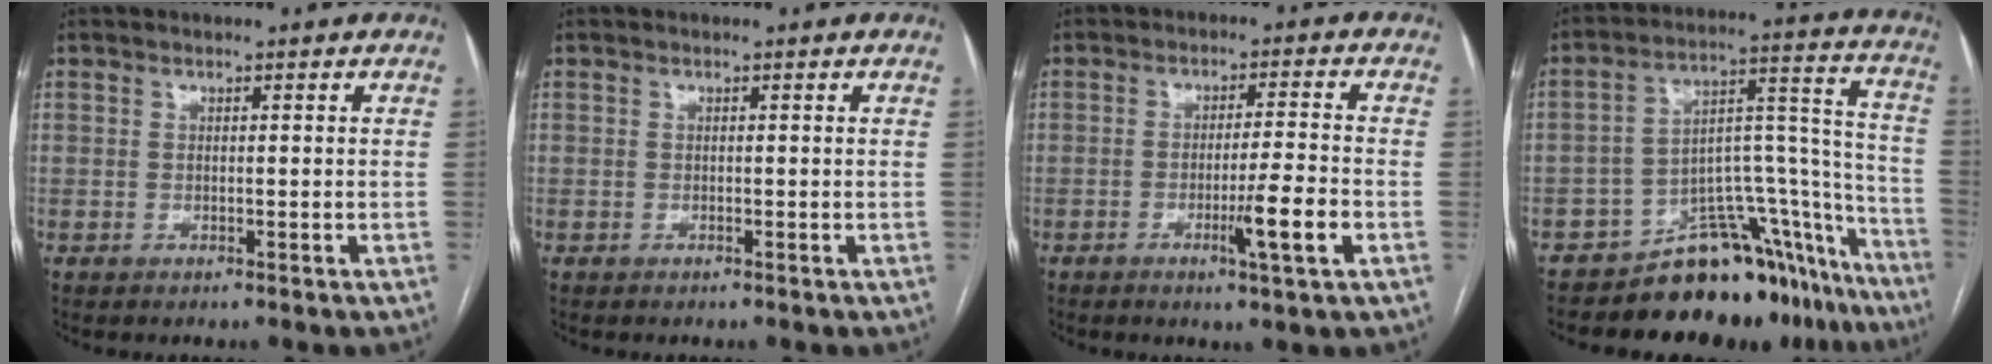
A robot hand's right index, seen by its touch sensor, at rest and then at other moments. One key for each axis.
{"total": 0.0}
{"total": 6.6, "fx": -2.4, "fy": -0.5, "fz": 6.1, "tx": -0.096, "ty": -0.009, "tz": -0.038}
{"total": 18.8, "fx": -16.4, "fy": 6.8, "fz": 6.3, "tx": -0.026, "ty": 0.080, "tz": -0.231}